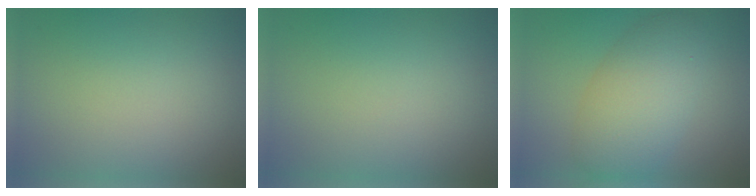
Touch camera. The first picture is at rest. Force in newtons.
{"total": 0.0}
{"total": 5.8, "press": 5.8, "slide": 0.4}